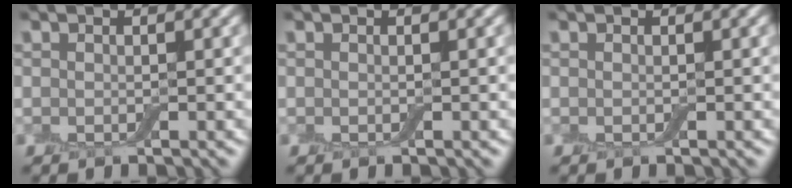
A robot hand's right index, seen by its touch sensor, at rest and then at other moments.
{"total": 0.0}
{"total": 0.0}